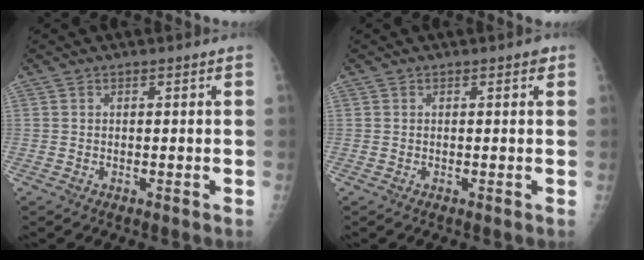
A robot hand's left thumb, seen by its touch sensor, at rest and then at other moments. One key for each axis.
{"total": 1.0, "fx": 0.5, "fy": 0.4, "fz": 0.7, "tx": -0.006, "ty": 0.001, "tz": 0.004}